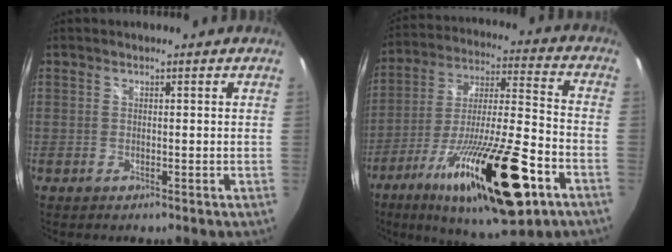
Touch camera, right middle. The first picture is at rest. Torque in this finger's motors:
{"motor_torque": [1.72, -0.42, 1.05, 0.21]}